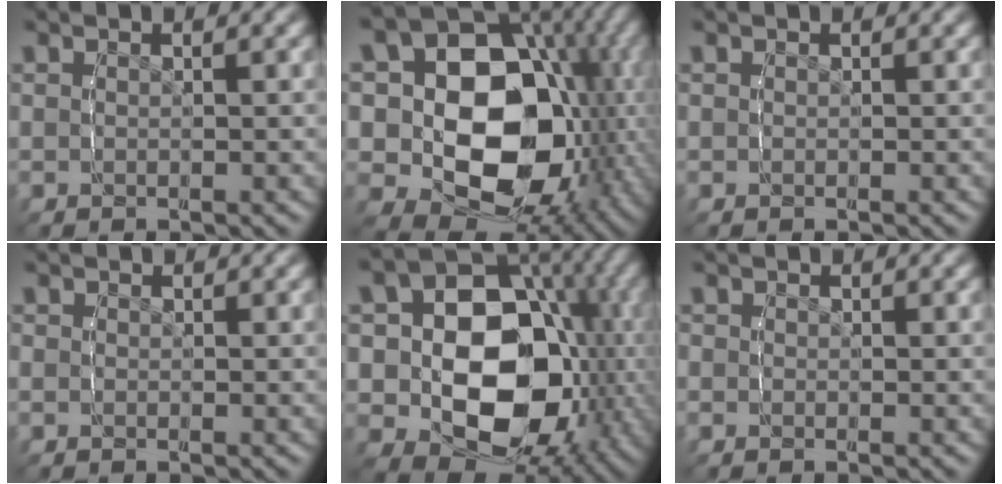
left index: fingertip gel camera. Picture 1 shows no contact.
{"total": 26.2, "force": [-3.2, 22.0, 13.8], "torque": [-0.298, -0.085, -0.052]}
{"total": 2.5, "force": [-0.8, 0.0, -2.4], "torque": [0.023, -0.003, -0.023]}
{"total": 2.9, "force": [-1.3, 0.3, -2.6], "torque": [0.023, -0.005, -0.033]}
{"total": 23.5, "force": [-3.2, 20.0, 11.8], "torque": [-0.263, -0.082, -0.050]}
{"total": 3.2, "force": [-1.5, 0.8, -2.8], "torque": [0.023, -0.009, -0.037]}